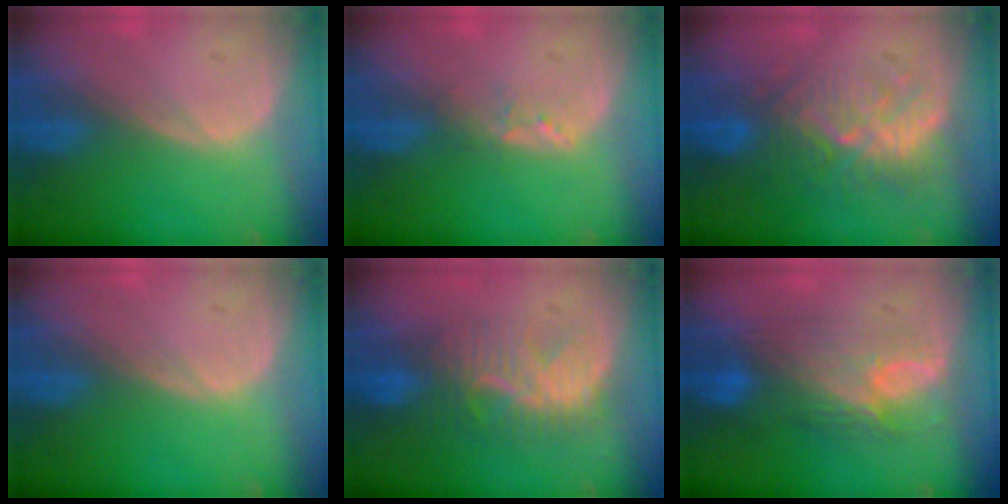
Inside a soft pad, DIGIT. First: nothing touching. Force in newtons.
{"total": 1.6, "press": 1.5, "slide": 0.3}
{"total": 9.3, "press": 8.9, "slide": 2.6}
{"total": 0.0}
{"total": 8.3, "press": 7.9, "slide": 2.3}
{"total": 8.3, "press": 7.9, "slide": 2.3}